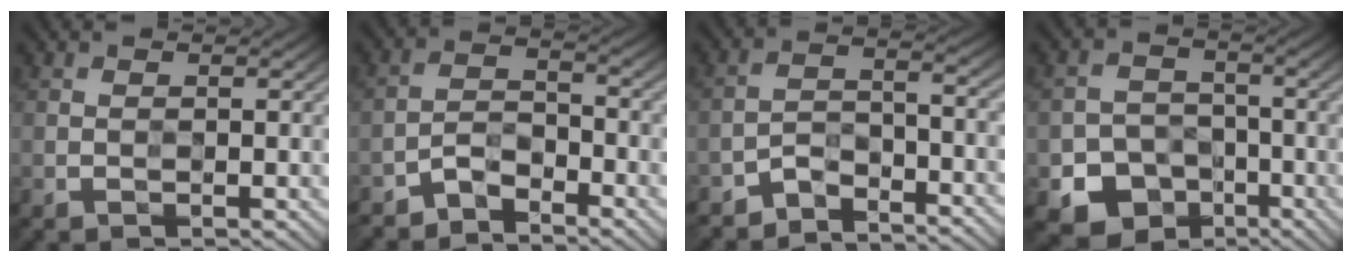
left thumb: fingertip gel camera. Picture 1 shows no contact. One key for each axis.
{"total": 4.2, "fx": -3.7, "fy": 1.2, "fz": 1.6, "tx": -0.033, "ty": 0.002, "tz": -0.082}
{"total": 5.6, "fx": -5.0, "fy": 1.6, "fz": 2.1, "tx": -0.037, "ty": 0.000, "tz": -0.102}
{"total": 8.5, "fx": -4.4, "fy": 6.7, "fz": 2.7, "tx": -0.047, "ty": -0.018, "tz": -0.093}